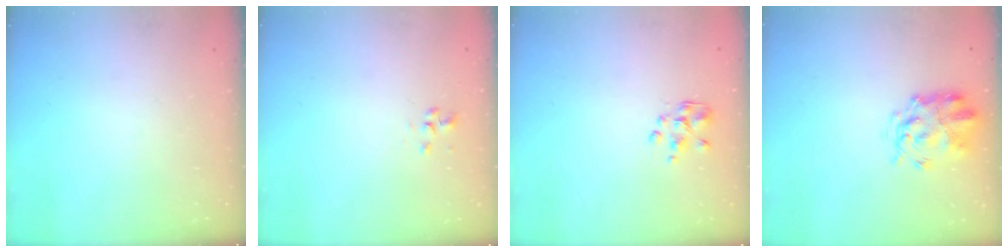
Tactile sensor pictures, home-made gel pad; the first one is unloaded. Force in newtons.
{"total": 1.7, "press": 1.6, "slide": 0.6}
{"total": 2.3, "press": 2.1, "slide": 0.8}
{"total": 3.7, "press": 3.5, "slide": 1.0}